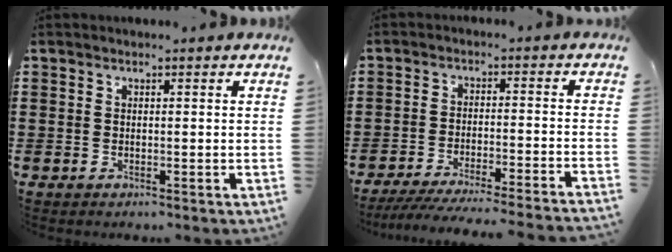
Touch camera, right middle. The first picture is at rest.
{"total": 5.2, "force": [-4.9, -0.4, 1.8], "torque": [-0.035, -0.014, -0.097]}